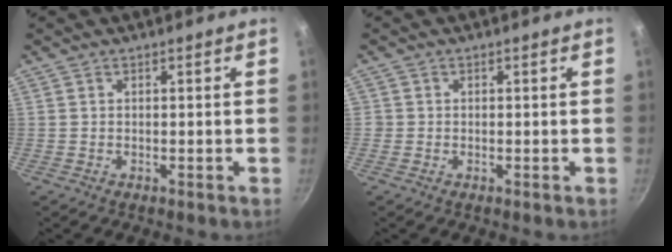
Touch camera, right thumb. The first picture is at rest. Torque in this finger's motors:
{"motor_torque": [-0.18, -0.01, 0.26, 0.14, 0.00]}